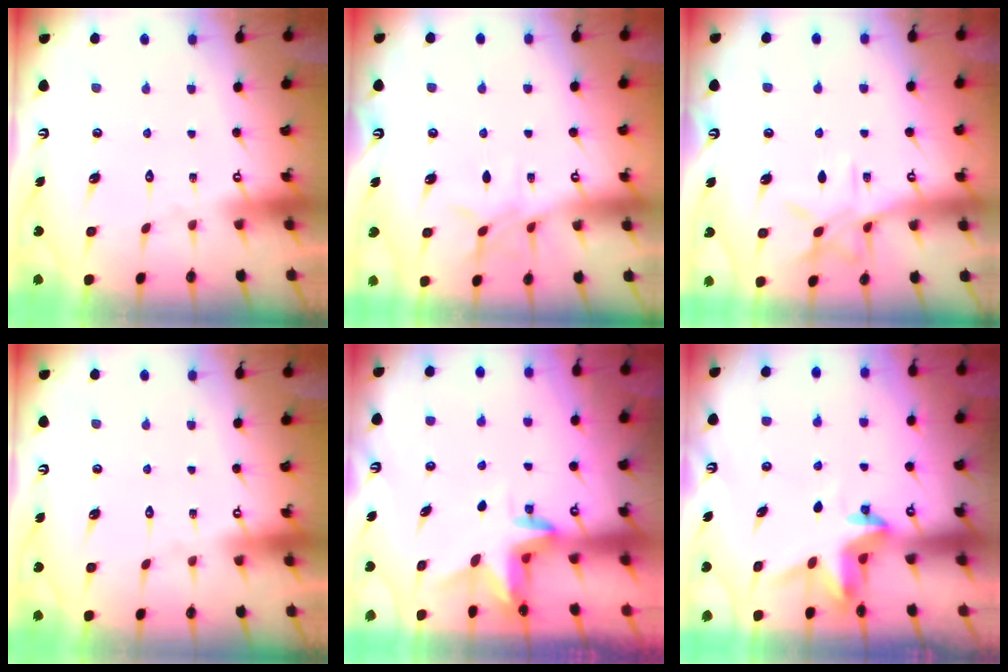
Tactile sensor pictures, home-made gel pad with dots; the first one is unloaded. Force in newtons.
{"total": 5.5, "press": 5.5, "slide": 0.6}
{"total": 8.1, "press": 8.1, "slide": 0.2}
{"total": 0.0}
{"total": 3.2, "press": 3.2, "slide": 0.3}
{"total": 3.2, "press": 3.2, "slide": 0.1}